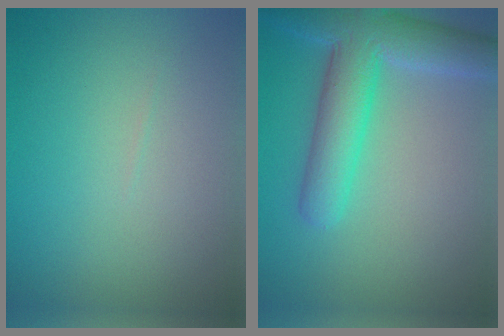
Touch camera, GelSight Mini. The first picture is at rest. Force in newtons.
{"total": 7.5, "press": 7.5, "slide": 0.4}